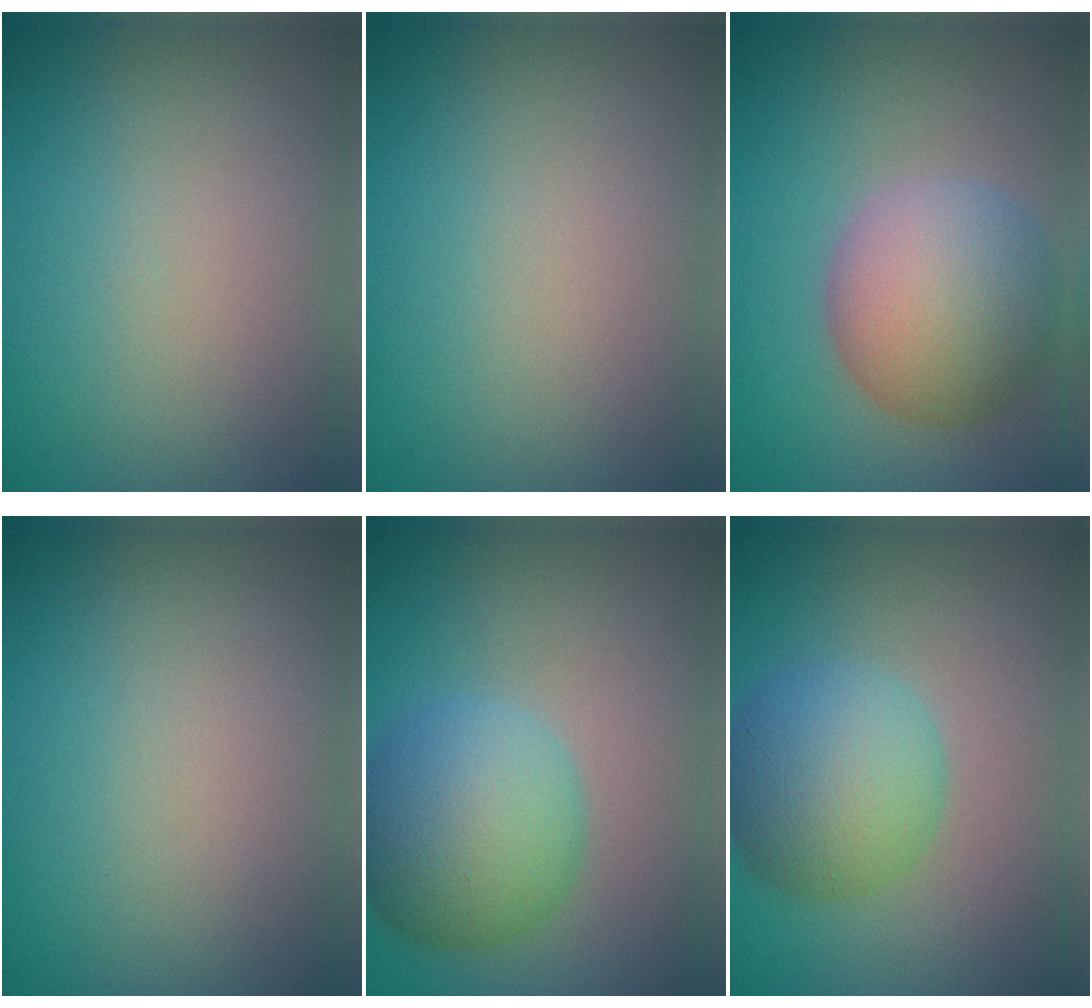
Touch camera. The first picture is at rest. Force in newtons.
{"total": 0.0}
{"total": 7.7, "press": 7.7, "slide": 0.4}
{"total": 0.0}
{"total": 7.5, "press": 7.5, "slide": 0.1}
{"total": 6.5, "press": 6.5, "slide": 0.1}